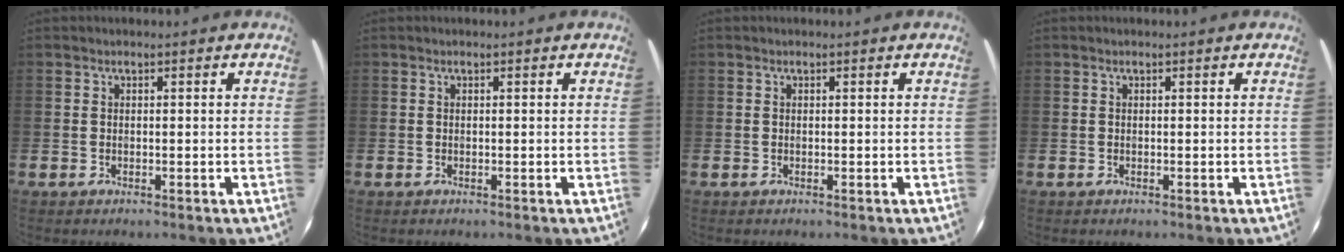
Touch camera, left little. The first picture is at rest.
{"total": 0.0}
{"total": 0.0}
{"total": 0.0}